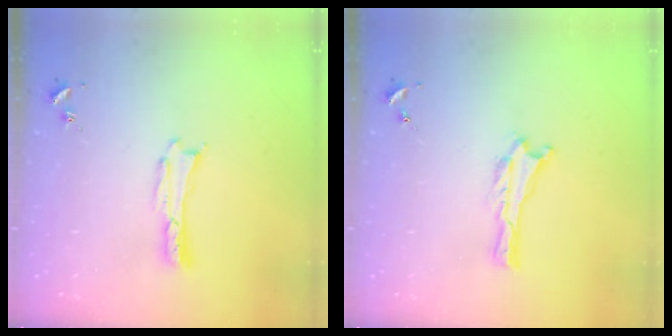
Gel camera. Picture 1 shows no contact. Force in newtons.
{"total": 0.0}